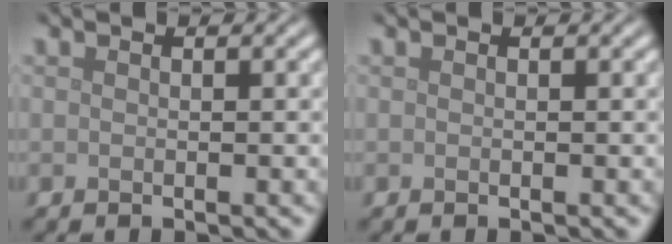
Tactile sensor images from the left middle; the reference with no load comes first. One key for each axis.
{"total": 0.0}